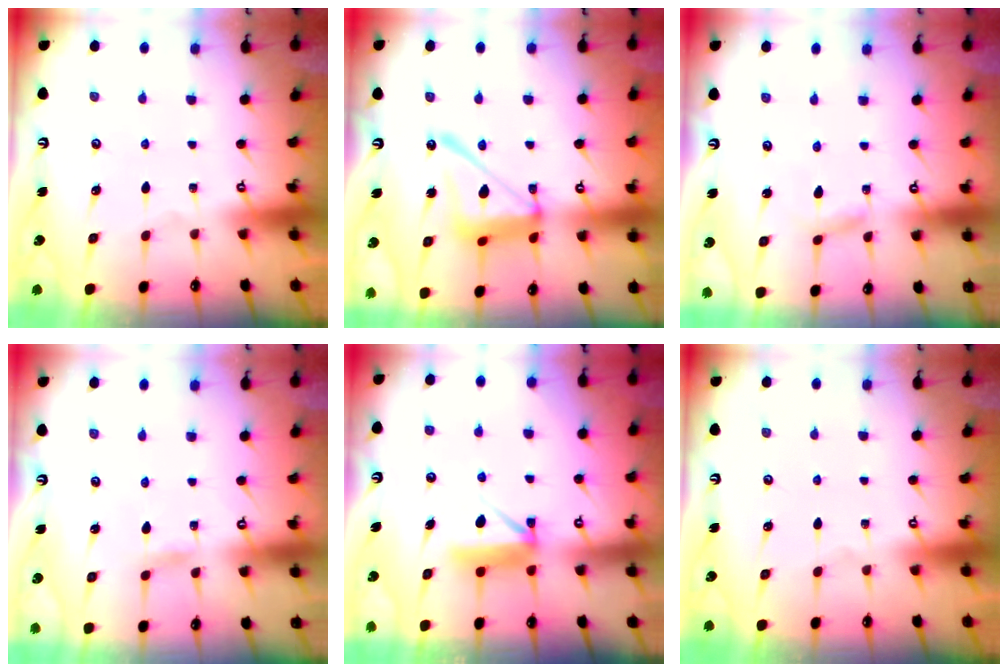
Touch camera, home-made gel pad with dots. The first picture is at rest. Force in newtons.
{"total": 16.4, "press": 16.3, "slide": 1.4}
{"total": 2.8, "press": 2.8, "slide": 0.1}
{"total": 1.7, "press": 1.7, "slide": 0.1}
{"total": 8.3, "press": 8.3, "slide": 0.5}
{"total": 0.0}